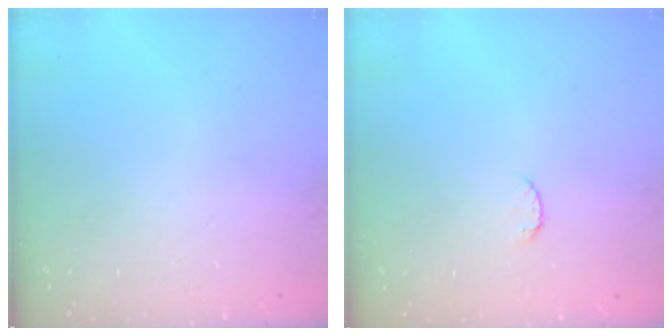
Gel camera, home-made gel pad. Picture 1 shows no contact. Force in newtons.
{"total": 4.8, "press": 4.8, "slide": 0.5}